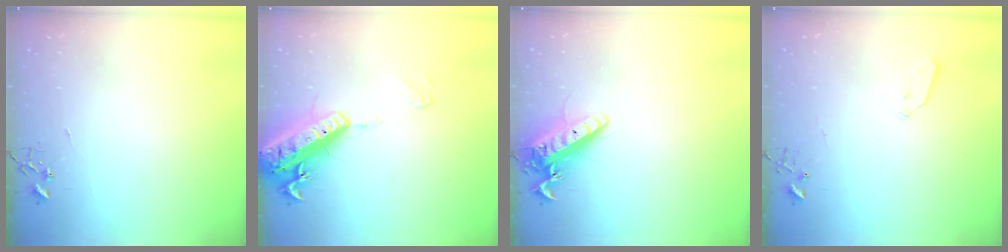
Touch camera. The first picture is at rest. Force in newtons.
{"total": 18.9, "press": 18.5, "slide": 3.7}
{"total": 15.4, "press": 15.1, "slide": 2.8}
{"total": 3.6, "press": 3.6, "slide": 0.5}